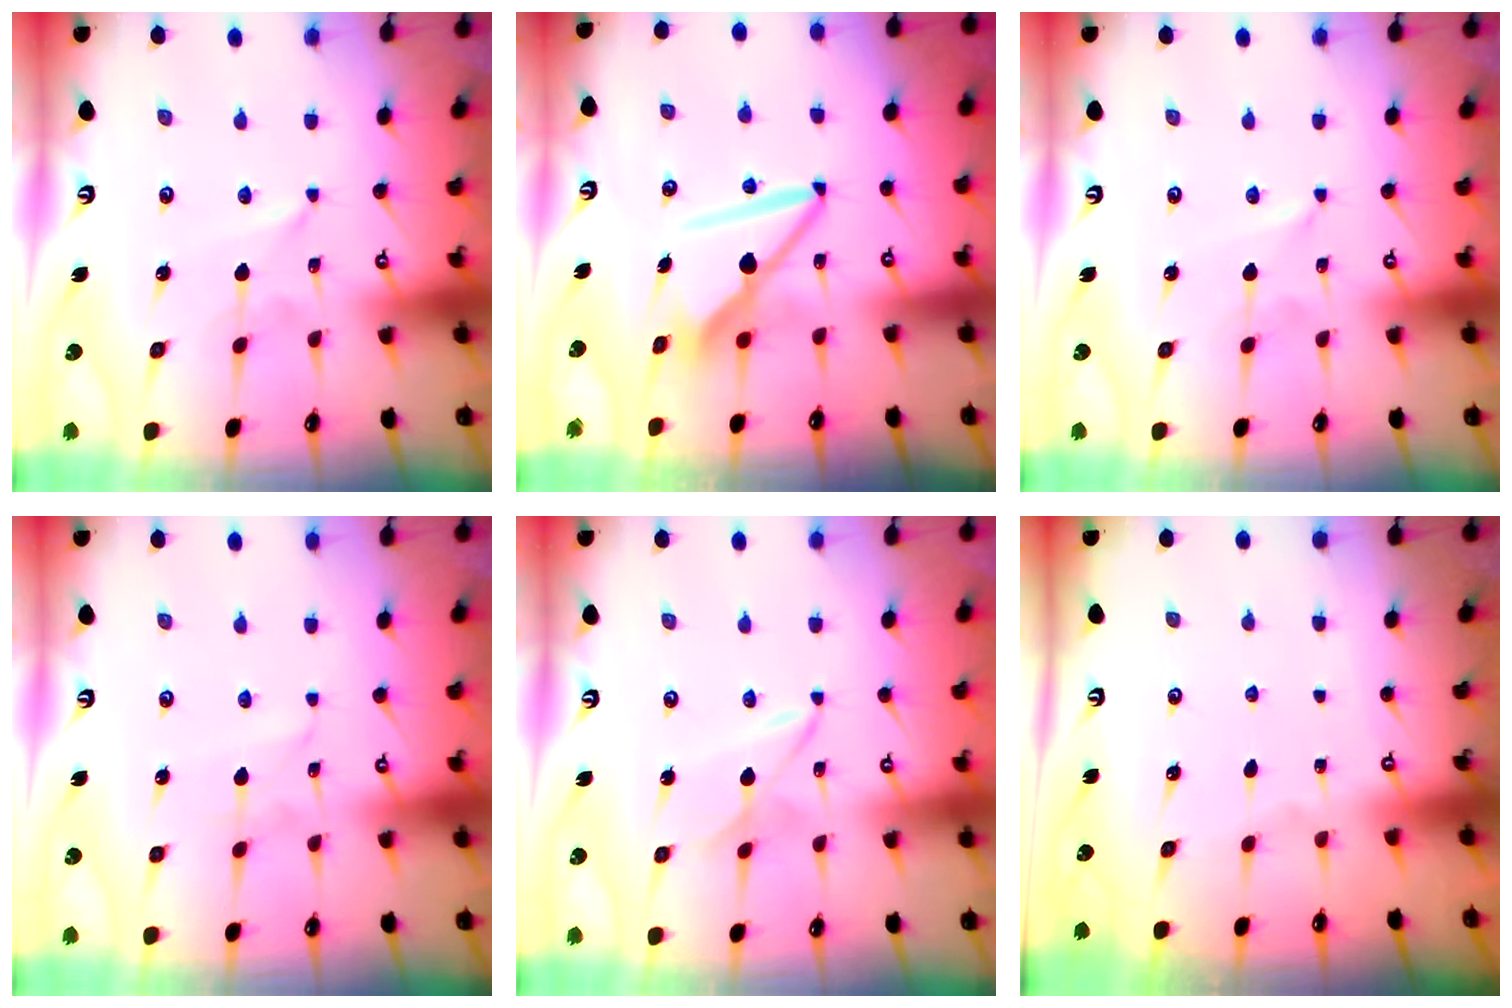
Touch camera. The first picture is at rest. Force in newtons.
{"total": 9.1, "press": 9.1, "slide": 0.9}
{"total": 0.0}
{"total": 1.4, "press": 1.4, "slide": 0.1}
{"total": 2.5, "press": 2.5, "slide": 0.3}
{"total": 0.0}